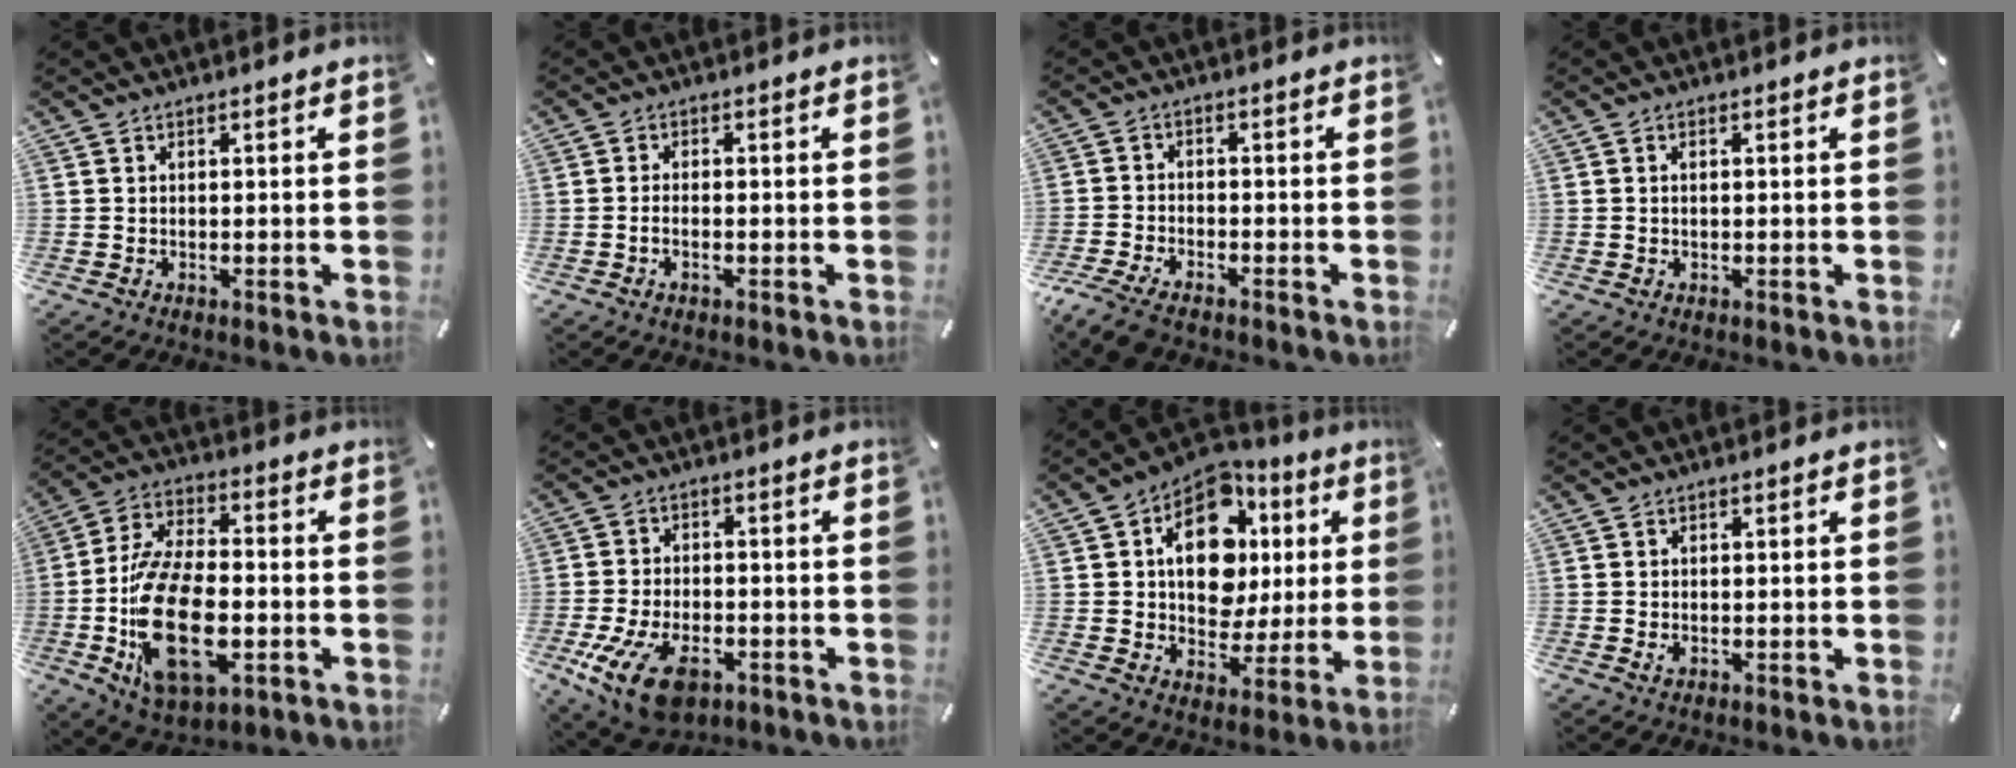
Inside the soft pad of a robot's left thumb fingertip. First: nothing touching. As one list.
[{"total": 1.9, "force": [-0.7, 0.7, 1.6], "torque": [-0.029, 0.003, -0.013]}, {"total": 5.1, "force": [-4.0, 2.0, 2.4], "torque": [-0.069, 0.006, -0.082]}, {"total": 1.0, "force": [0.1, 0.4, 0.9], "torque": [-0.018, 0.003, 0.001]}, {"total": 20.8, "force": [-5.2, 12.0, 16.2], "torque": [-0.323, 0.000, -0.086]}, {"total": 12.6, "force": [-5.8, 7.5, 8.3], "torque": [-0.175, 0.022, -0.100]}, {"total": 16.2, "force": [4.1, 12.0, 10.1], "torque": [-0.152, -0.011, 0.080]}, {"total": 1.0, "force": [-0.1, 0.7, 0.6], "torque": [-0.012, 0.002, -0.002]}]